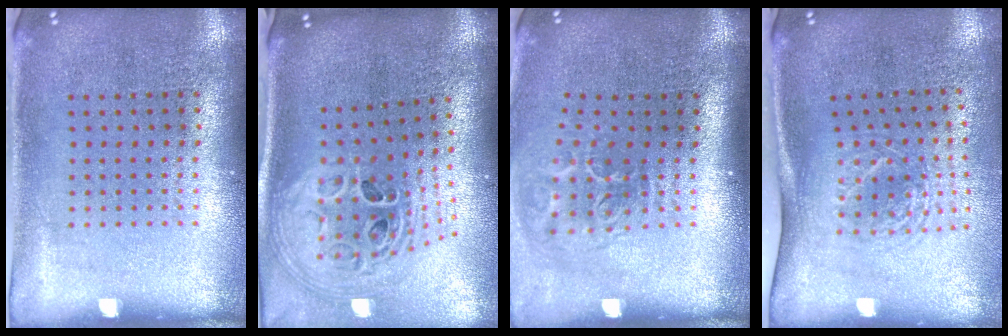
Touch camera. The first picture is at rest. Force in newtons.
{"total": 2.8, "press": 2.0, "slide": 1.9}
{"total": 2.1, "press": 1.3, "slide": 1.6}
{"total": 1.7, "press": 1.3, "slide": 1.2}